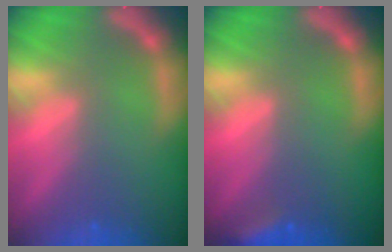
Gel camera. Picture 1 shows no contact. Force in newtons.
{"total": 2.9}